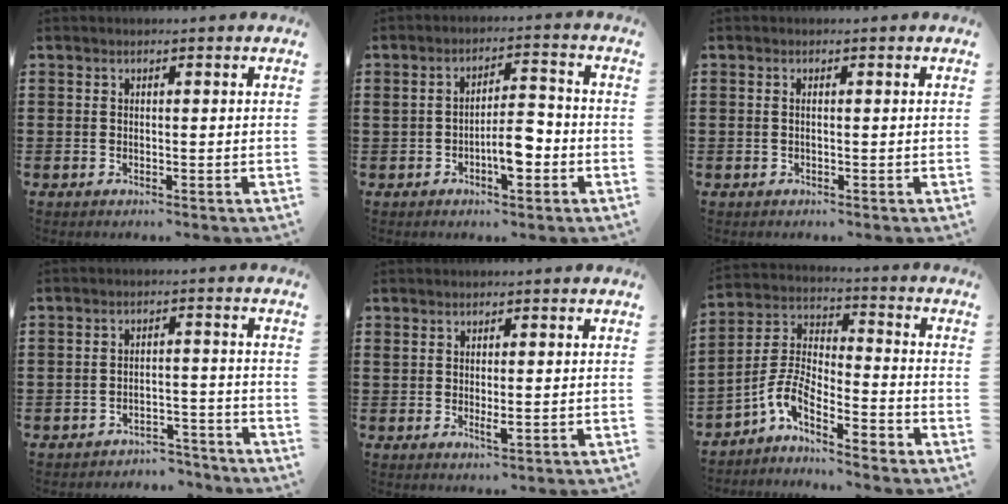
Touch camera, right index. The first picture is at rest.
{"total": 6.1, "force": [-2.1, 2.4, 5.1], "torque": [-0.084, 0.009, -0.043]}
{"total": 0.6, "force": [-0.1, 0.0, 0.5], "torque": [-0.009, -0.002, -0.002]}
{"total": 3.3, "force": [-3.2, 0.5, 0.5], "torque": [-0.012, 0.004, -0.066]}
{"total": 1.7, "force": [0.1, 0.3, 1.6], "torque": [-0.031, -0.004, 0.003]}
{"total": 5.9, "force": [-4.7, 1.5, 3.2], "torque": [-0.100, -0.024, -0.105]}